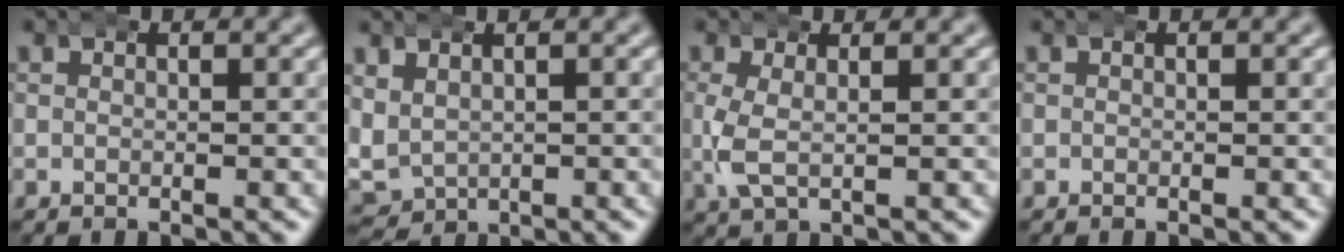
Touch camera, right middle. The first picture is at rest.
{"total": 5.9, "force": [-0.2, 5.4, 2.3], "torque": [-0.068, -0.026, 0.007]}
{"total": 3.1, "force": [0.1, 1.7, 2.6], "torque": [-0.064, -0.001, 0.004]}
{"total": 0.0}